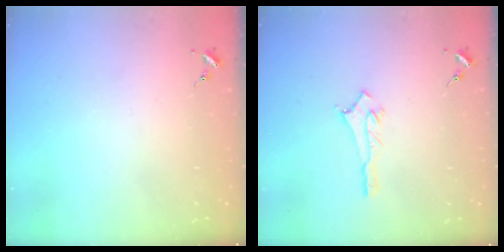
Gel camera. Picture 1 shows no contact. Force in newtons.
{"total": 2.8, "press": 2.8, "slide": 0.3}